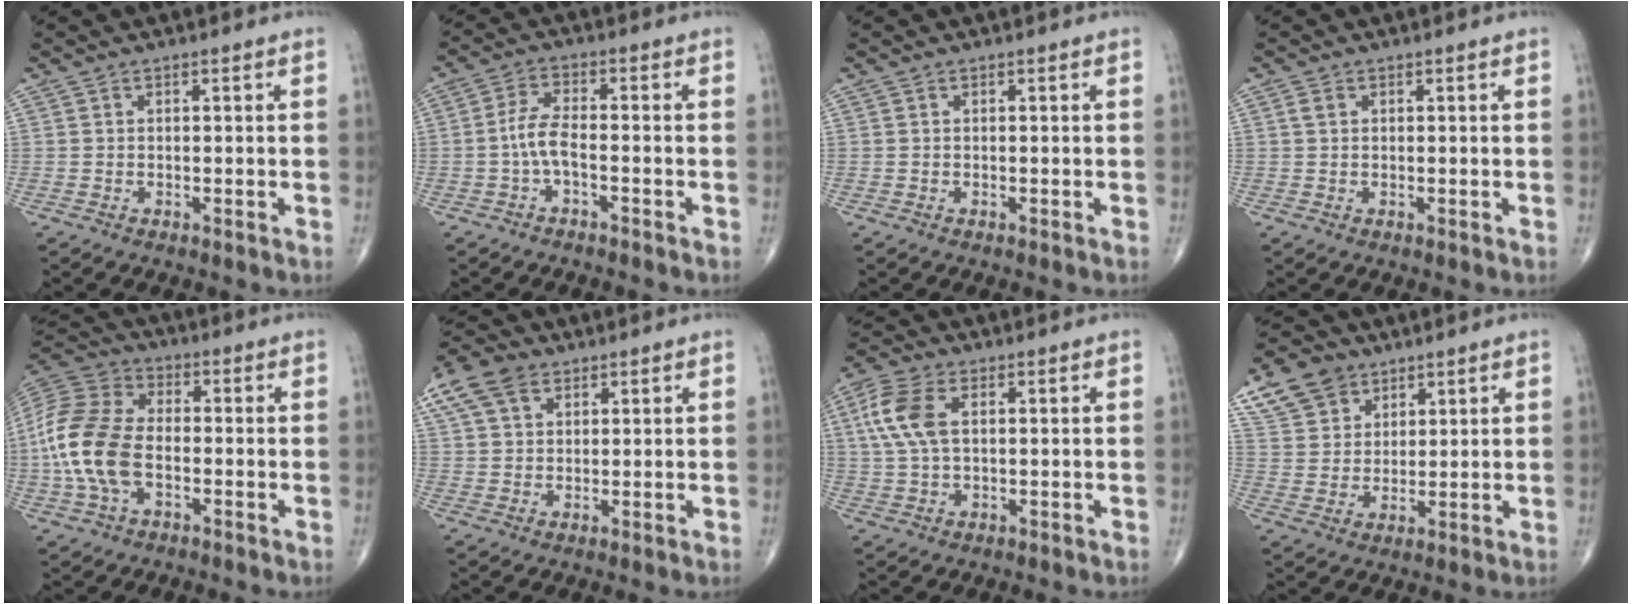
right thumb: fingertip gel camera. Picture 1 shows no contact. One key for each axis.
{"total": 4.6, "fx": -1.5, "fy": 1.7, "fz": 4.0, "tx": -0.086, "ty": 0.020, "tz": -0.033}
{"total": 0.0}
{"total": 1.2, "fx": 0.4, "fy": 0.8, "fz": 0.7, "tx": -0.017, "ty": 0.005, "tz": 0.008}
{"total": 16.3, "fx": -2.5, "fy": 9.8, "fz": 12.7, "tx": -0.276, "ty": 0.024, "tz": -0.050}
{"total": 10.3, "fx": 5.4, "fy": 6.8, "fz": 5.7, "tx": -0.119, "ty": 0.014, "tz": 0.102}
{"total": 8.9, "fx": 2.1, "fy": 4.8, "fz": 7.1, "tx": -0.169, "ty": 0.011, "tz": 0.040}
{"total": 9.7, "fx": 5.9, "fy": 6.8, "fz": 3.5, "tx": -0.049, "ty": -0.016, "tz": 0.119}